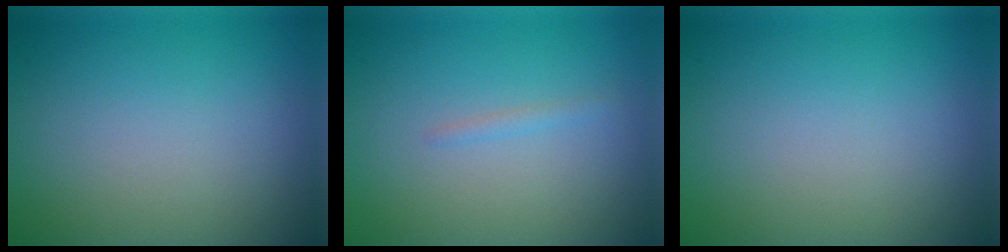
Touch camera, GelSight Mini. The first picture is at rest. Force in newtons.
{"total": 0.7, "press": 0.7, "slide": 0.1}
{"total": 0.0}